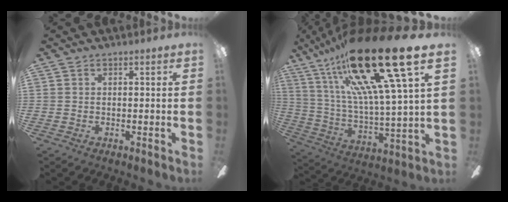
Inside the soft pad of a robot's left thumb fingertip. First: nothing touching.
{"total": 31.6, "force": [19.9, 7.1, 23.5], "torque": [-0.421, -0.113, 0.311]}